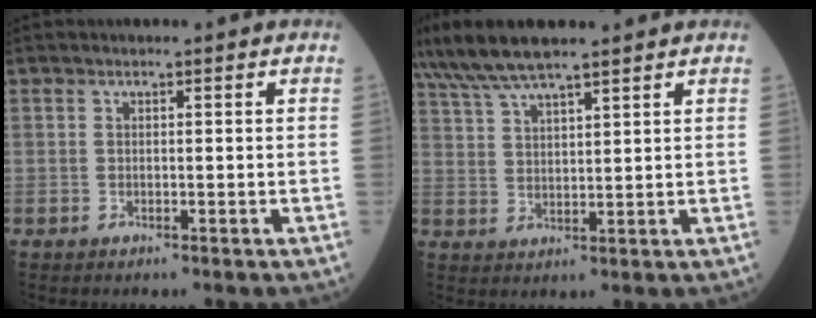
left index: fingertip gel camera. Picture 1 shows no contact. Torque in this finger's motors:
{"motor_torque": [1.03, -1.11, 0.26, 0.18]}